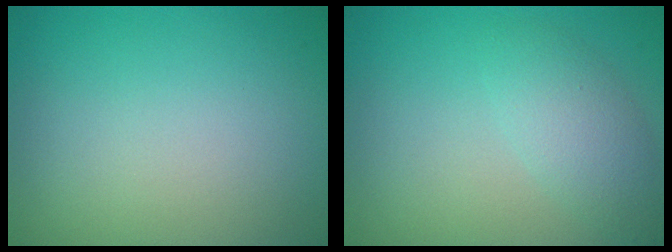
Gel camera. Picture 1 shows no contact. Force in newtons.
{"total": 2.8, "press": 2.8, "slide": 0.1}